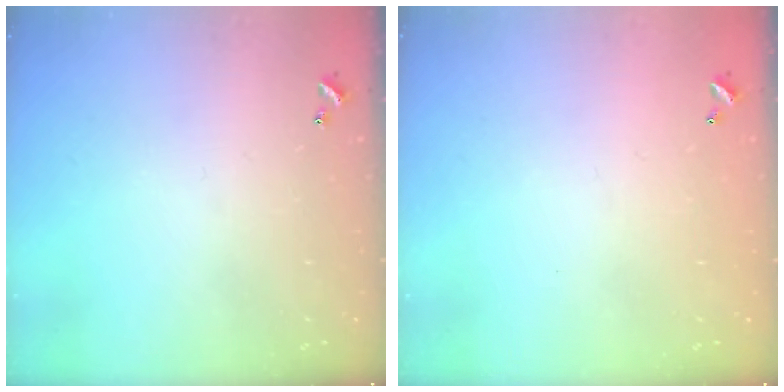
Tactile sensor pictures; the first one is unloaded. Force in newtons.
{"total": 2.9, "press": 2.9, "slide": 0.1}